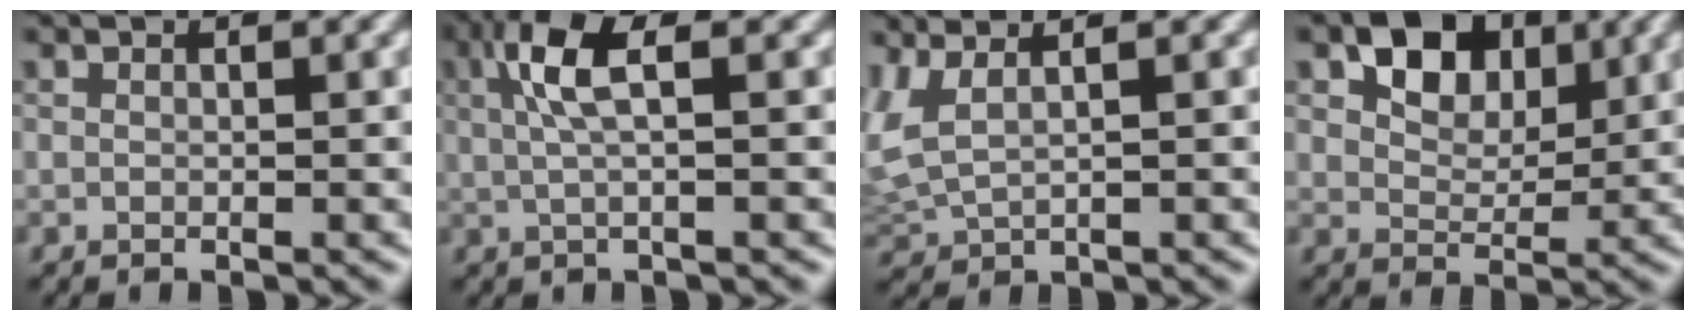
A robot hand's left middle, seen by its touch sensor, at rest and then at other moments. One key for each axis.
{"total": 3.8, "fx": 0.6, "fy": 0.8, "fz": 3.7, "tx": -0.083, "ty": 0.011, "tz": 0.021}
{"total": 3.0, "fx": 0.7, "fy": 1.3, "fz": 2.6, "tx": -0.088, "ty": 0.010, "tz": 0.027}
{"total": 4.4, "fx": 1.8, "fy": 3.1, "fz": 2.6, "tx": -0.045, "ty": 0.002, "tz": 0.028}